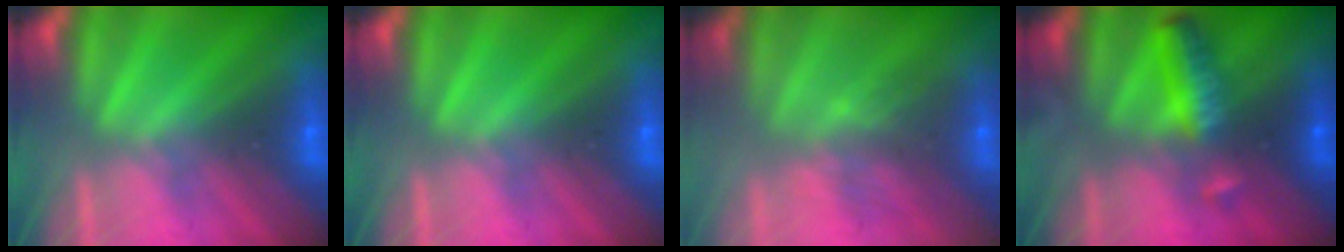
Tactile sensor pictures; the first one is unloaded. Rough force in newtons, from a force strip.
{"total": 0.0}
{"total": 2.9}
{"total": 7.0}